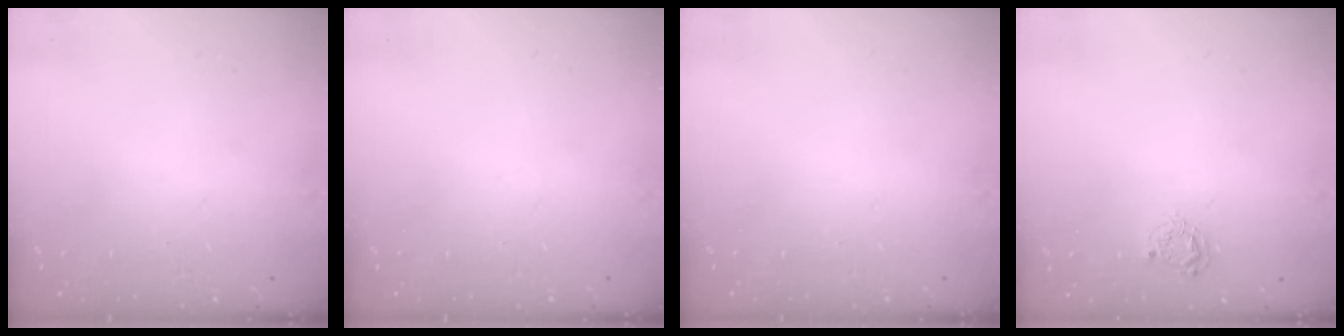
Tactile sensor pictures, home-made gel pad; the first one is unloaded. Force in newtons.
{"total": 0.0}
{"total": 0.0}
{"total": 4.5, "press": 4.5, "slide": 0.5}